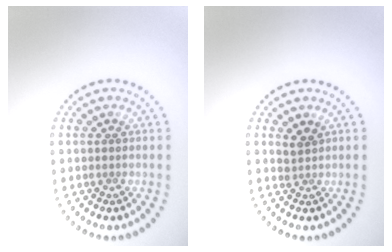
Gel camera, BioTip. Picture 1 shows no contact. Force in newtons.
{"total": 1.5, "press": 1.2, "slide": 0.9}